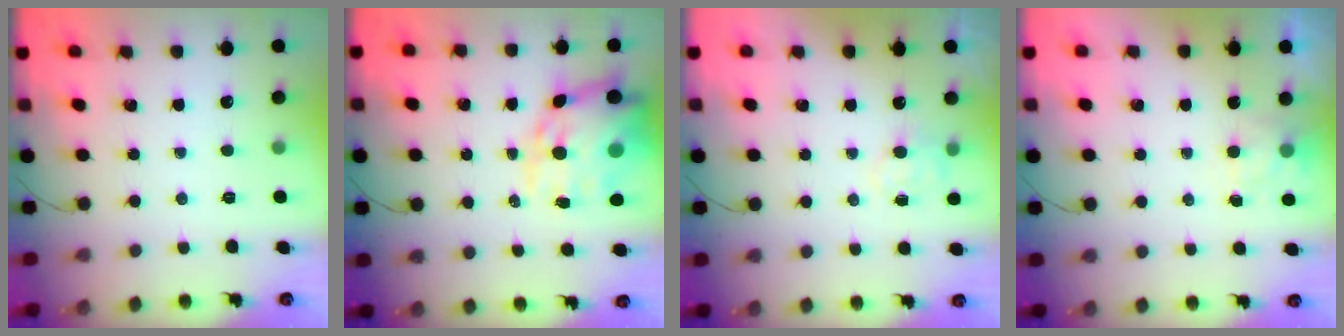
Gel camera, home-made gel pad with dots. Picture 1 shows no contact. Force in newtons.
{"total": 19.4, "press": 18.8, "slide": 4.8}
{"total": 5.2, "press": 5.1, "slide": 1.2}
{"total": 3.0, "press": 2.7, "slide": 1.4}